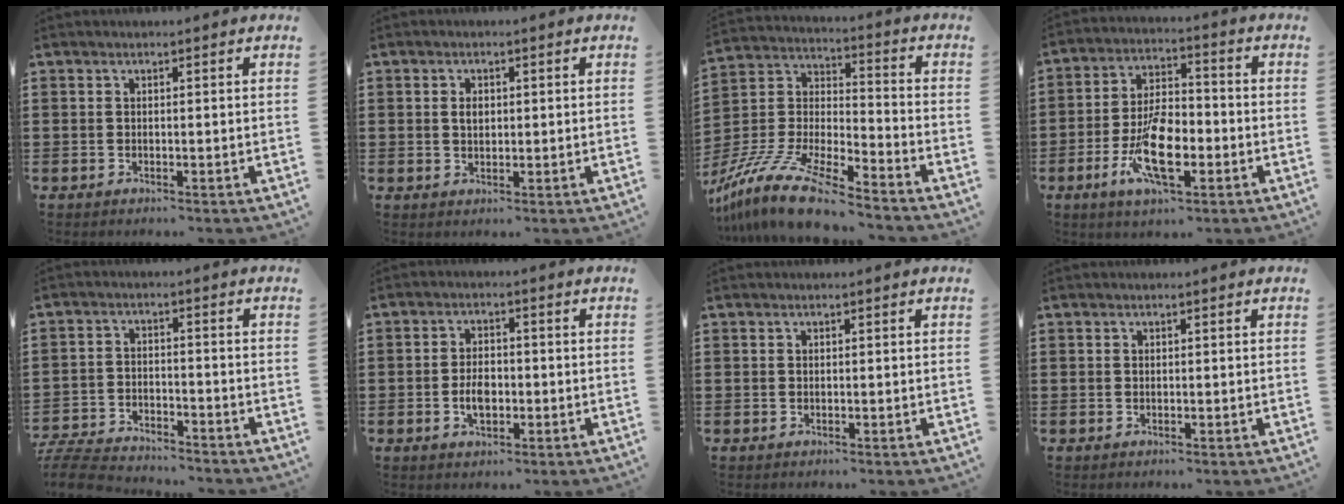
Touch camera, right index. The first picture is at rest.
{"total": 1.8, "force": [0.2, 1.2, 1.4], "torque": [-0.029, 0.006, 0.003]}
{"total": 13.4, "force": [-11.8, 1.3, 6.3], "torque": [-0.139, 0.018, -0.233]}
{"total": 10.8, "force": [-3.8, 4.5, 9.1], "torque": [-0.193, -0.007, -0.066]}
{"total": 6.5, "force": [-6.4, 0.8, 1.1], "torque": [-0.036, 0.003, -0.131]}
{"total": 4.0, "force": [-0.8, 2.2, 3.2], "torque": [-0.060, -0.003, -0.017]}
{"total": 0.0}
{"total": 0.0}